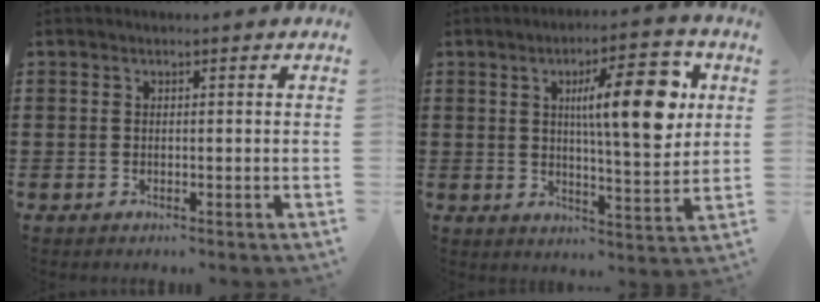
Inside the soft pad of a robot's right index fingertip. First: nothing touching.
{"total": 12.2, "force": [3.8, 3.2, 11.1], "torque": [-0.176, -0.005, 0.053]}